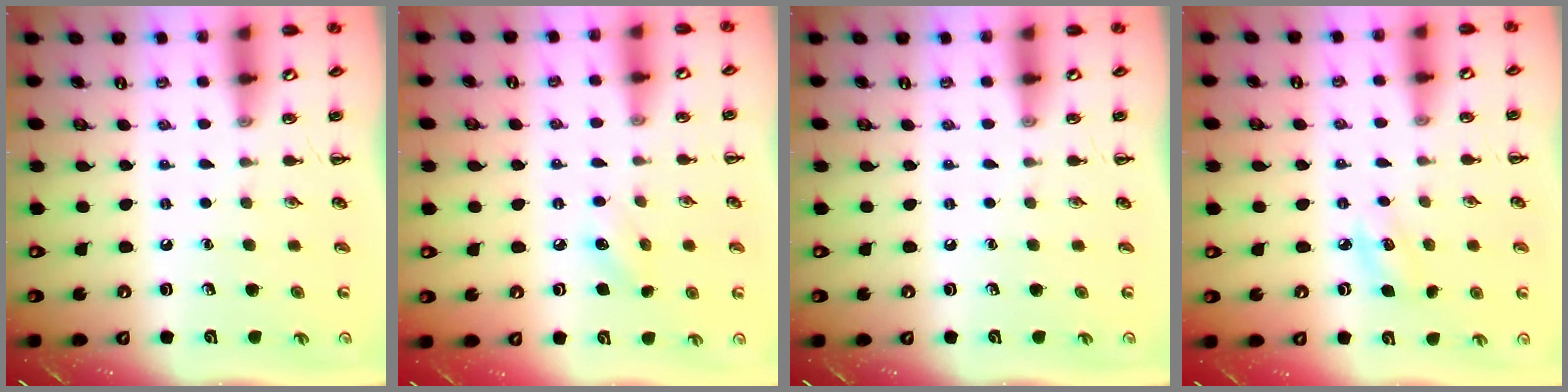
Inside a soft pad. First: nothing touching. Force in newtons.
{"total": 7.4, "press": 7.2, "slide": 1.6}
{"total": 0.0}
{"total": 5.2, "press": 5.1, "slide": 1.2}